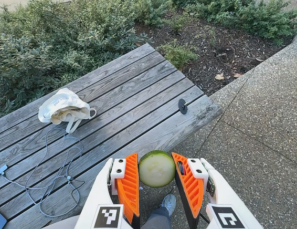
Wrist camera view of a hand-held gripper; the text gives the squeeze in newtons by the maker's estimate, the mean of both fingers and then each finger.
{"total": 9.4, "left": 9.1, "right": 9.7}